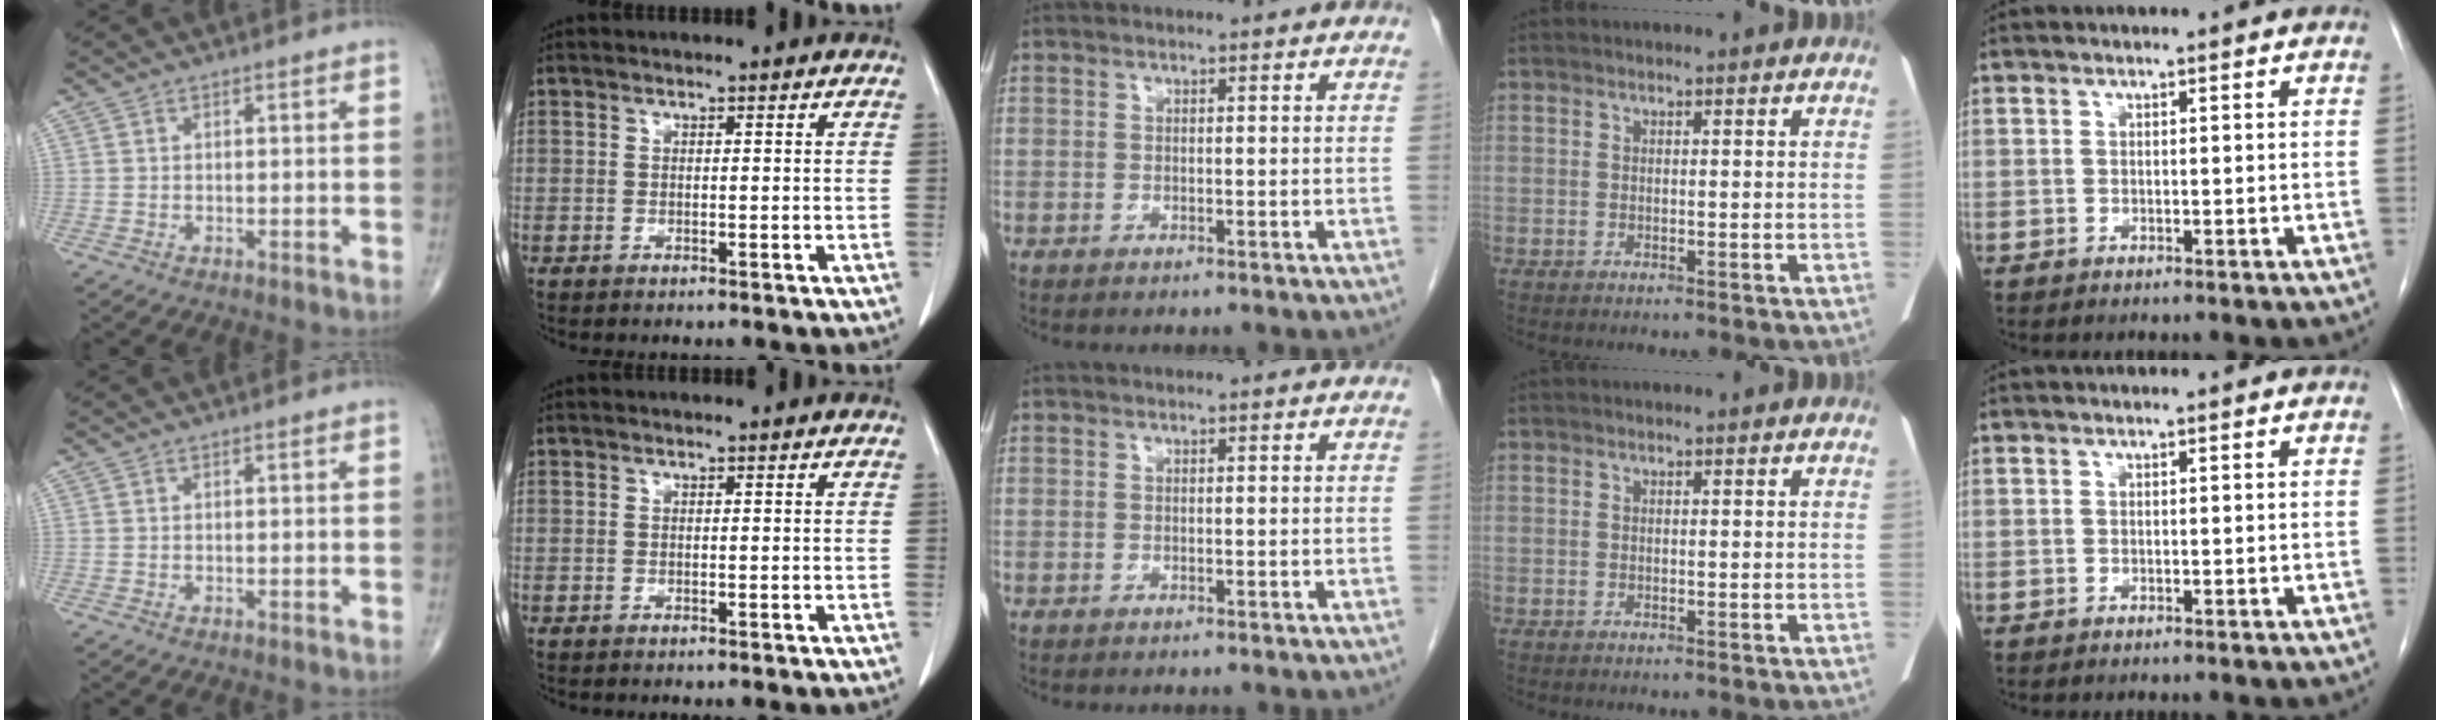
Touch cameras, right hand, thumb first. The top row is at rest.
{}